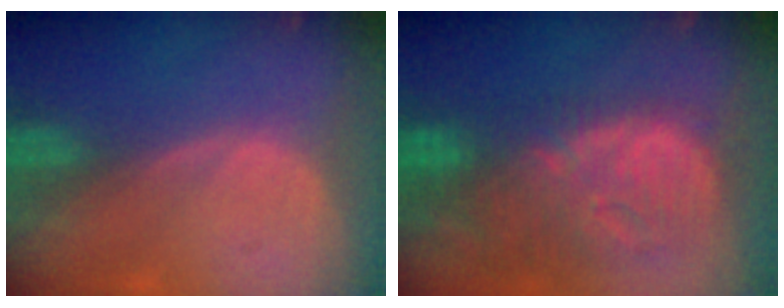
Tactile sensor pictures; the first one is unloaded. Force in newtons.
{"total": 13.2, "press": 11.5, "slide": 6.5}